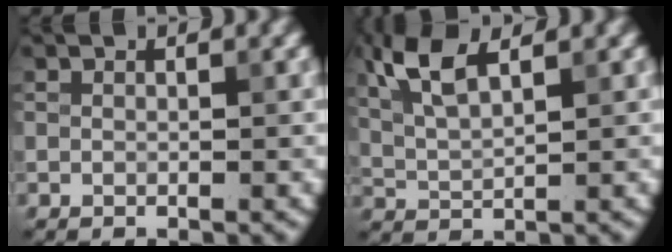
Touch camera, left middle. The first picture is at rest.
{"total": 4.8, "force": [2.6, 1.6, 3.7], "torque": [-0.090, 0.011, 0.055]}